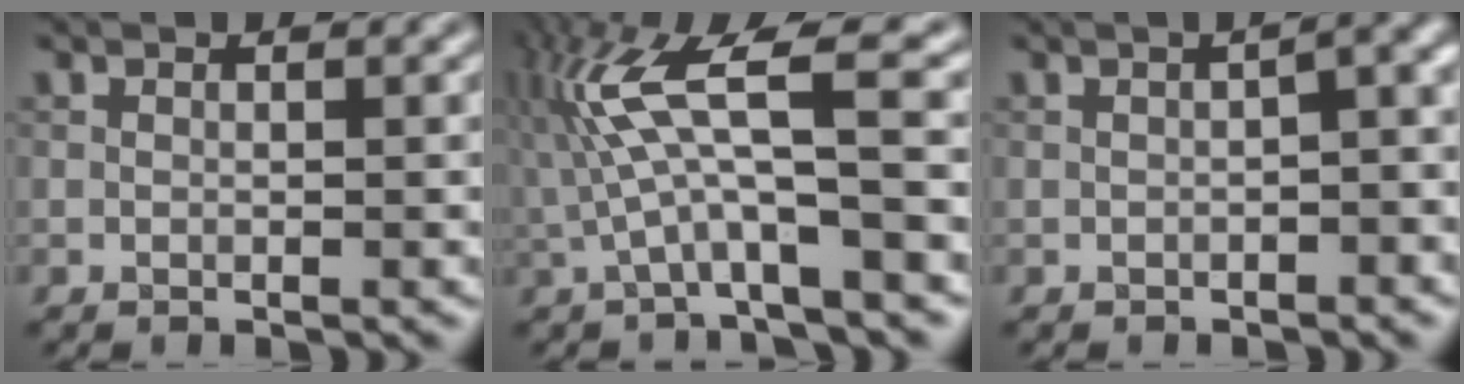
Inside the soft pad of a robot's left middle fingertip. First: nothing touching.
{"total": 7.2, "force": [-0.1, 1.1, 7.1], "torque": [-0.151, 0.021, -0.008]}
{"total": 2.9, "force": [-0.6, 0.8, 2.8], "torque": [-0.042, 0.011, -0.012]}